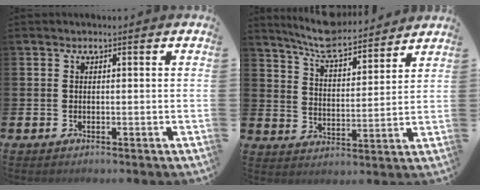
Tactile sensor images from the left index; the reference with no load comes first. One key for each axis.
{"total": 7.9, "fx": 7.6, "fy": 1.1, "fz": 2.0, "tx": -0.074, "ty": -0.051, "tz": 0.134}